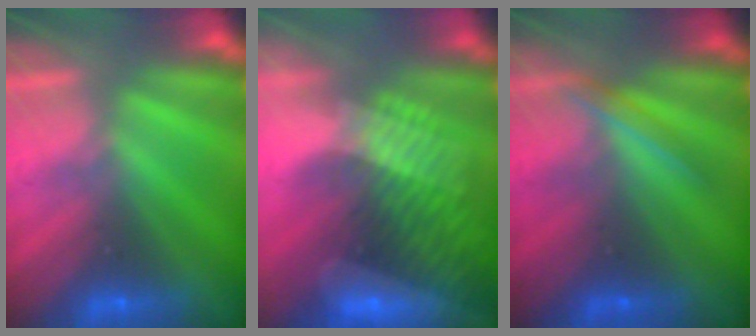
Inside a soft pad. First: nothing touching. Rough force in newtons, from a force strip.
{"total": 9.6}
{"total": 1.9}